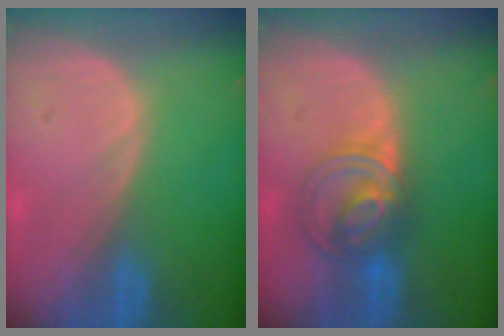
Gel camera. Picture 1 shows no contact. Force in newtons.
{"total": 6.4, "press": 6.3, "slide": 1.6}